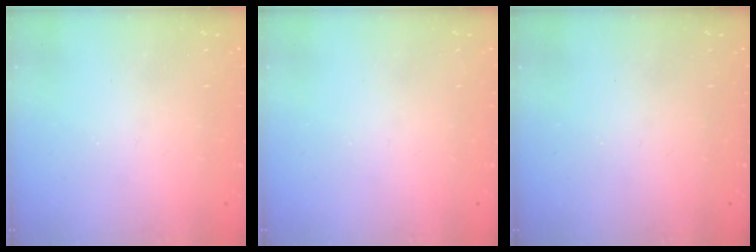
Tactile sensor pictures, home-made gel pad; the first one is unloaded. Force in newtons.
{"total": 0.0}
{"total": 0.0}